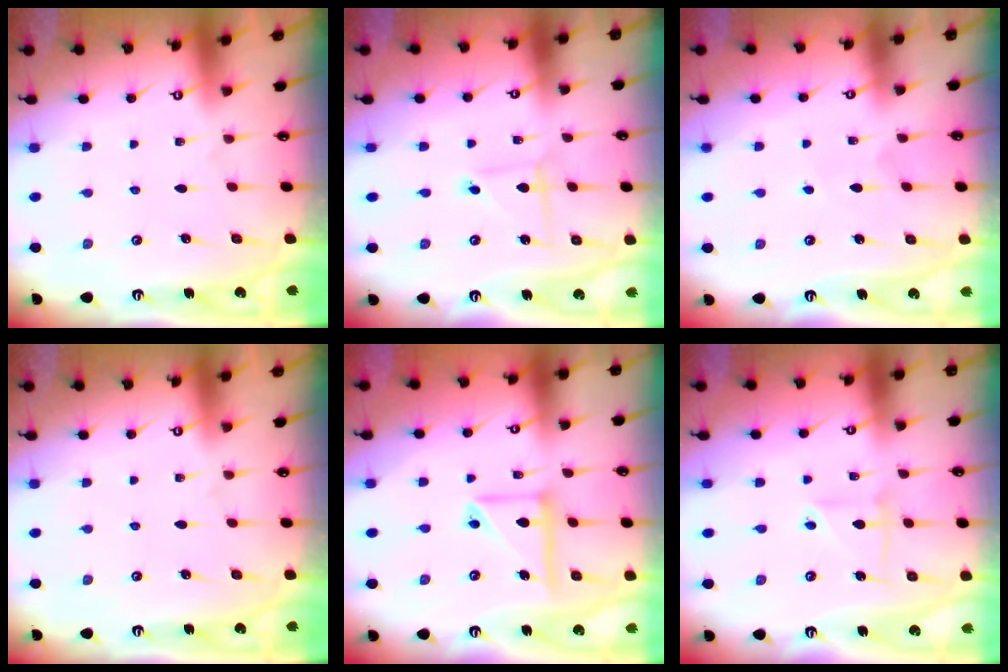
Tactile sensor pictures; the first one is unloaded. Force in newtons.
{"total": 1.8, "press": 1.8, "slide": 0.2}
{"total": 3.4, "press": 3.4, "slide": 0.4}
{"total": 0.0}
{"total": 12.3, "press": 12.3, "slide": 1.3}
{"total": 3.1, "press": 3.0, "slide": 0.9}